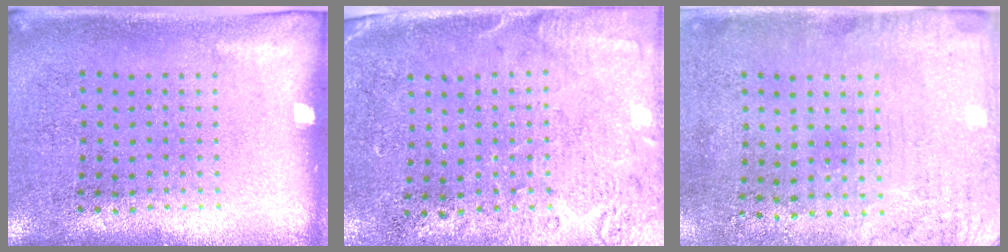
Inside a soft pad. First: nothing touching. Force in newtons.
{"total": 2.7, "press": 2.3, "slide": 1.4}
{"total": 3.3, "press": 2.6, "slide": 2.0}